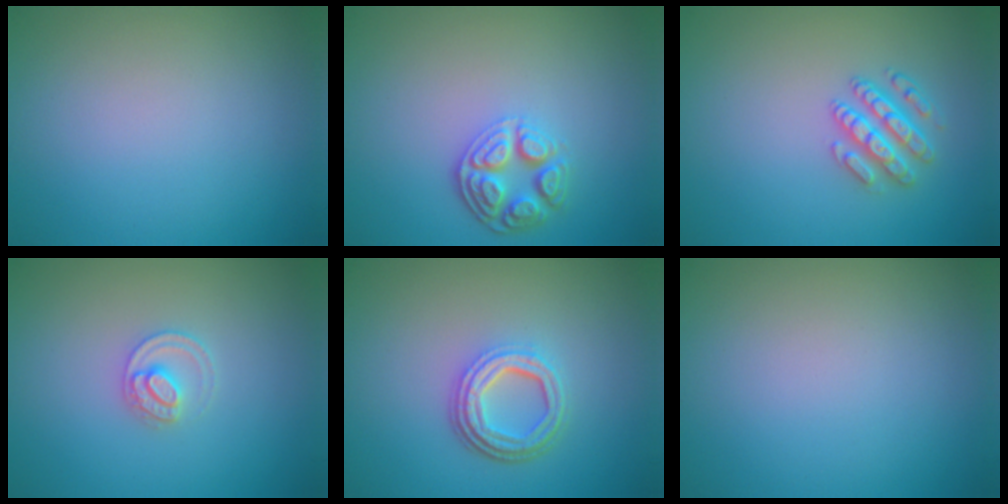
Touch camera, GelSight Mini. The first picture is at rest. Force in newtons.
{"total": 3.7, "press": 3.1, "slide": 2.0}
{"total": 2.9, "press": 2.9, "slide": 0.7}
{"total": 2.1, "press": 2.1, "slide": 0.2}
{"total": 4.2, "press": 3.2, "slide": 2.8}
{"total": 0.0}